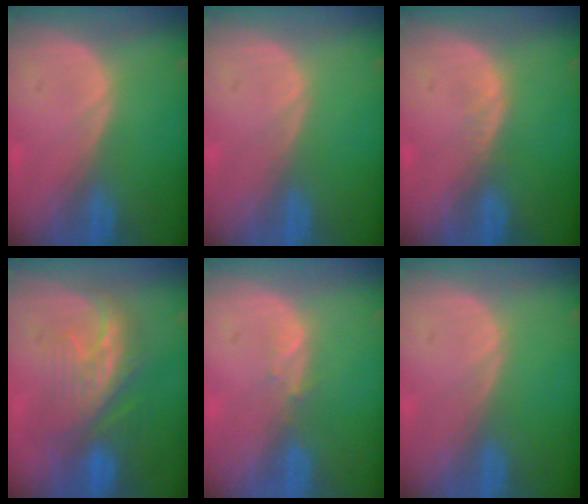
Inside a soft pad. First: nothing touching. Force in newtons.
{"total": 0.0}
{"total": 0.8, "press": 0.7, "slide": 0.2}
{"total": 8.0, "press": 7.9, "slide": 1.5}
{"total": 1.4, "press": 1.2, "slide": 0.6}
{"total": 0.0}